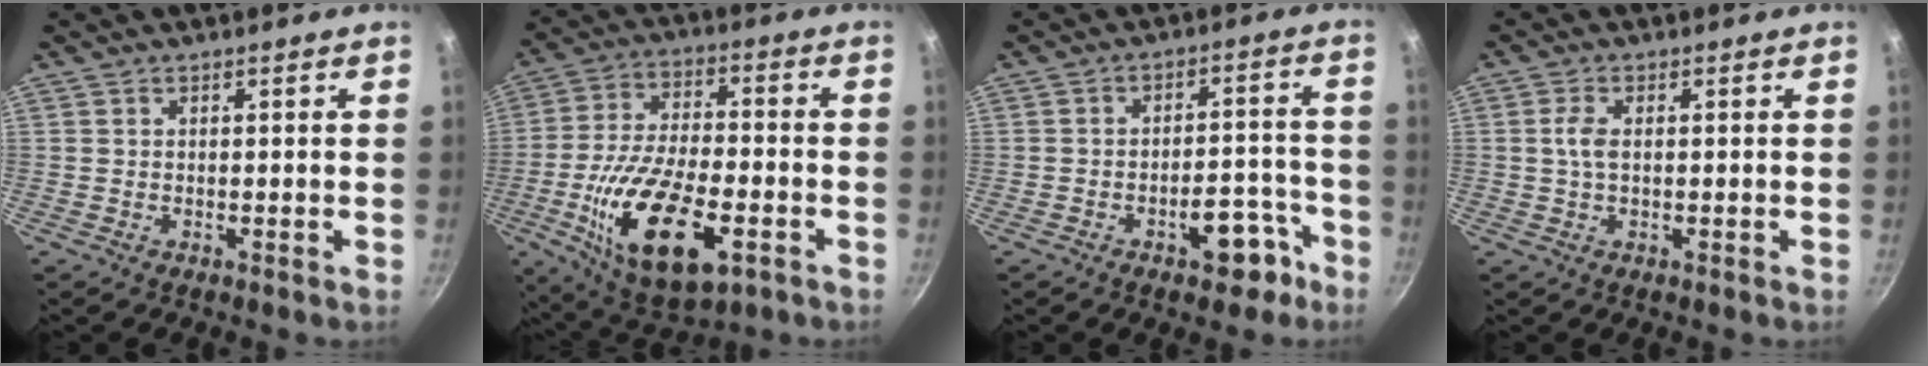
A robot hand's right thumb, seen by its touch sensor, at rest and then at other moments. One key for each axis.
{"total": 20.9, "fx": -7.0, "fy": 9.7, "fz": 17.1, "tx": -0.302, "ty": 0.015, "tz": -0.116}
{"total": 8.6, "fx": -4.9, "fy": 4.2, "fz": 5.7, "tx": -0.046, "ty": 0.050, "tz": -0.054}
{"total": 2.8, "fx": 0.2, "fy": 1.5, "fz": 2.4, "tx": -0.055, "ty": 0.004, "tz": 0.002}